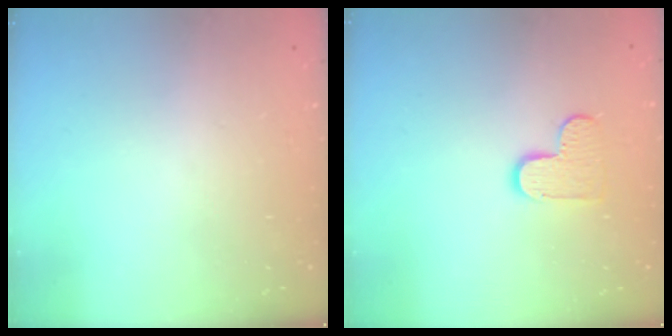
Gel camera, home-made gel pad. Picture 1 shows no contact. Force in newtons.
{"total": 7.7, "press": 7.6, "slide": 0.3}